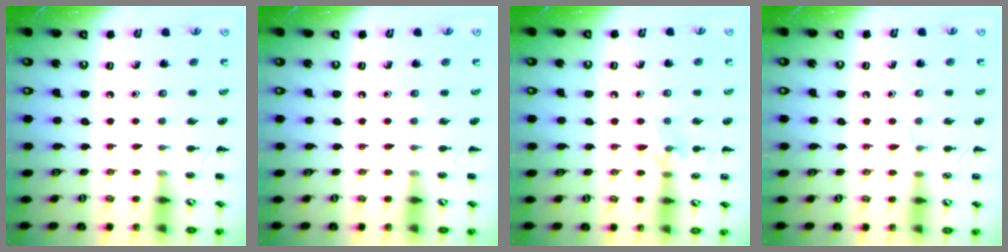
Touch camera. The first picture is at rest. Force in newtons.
{"total": 0.0}
{"total": 7.1, "press": 6.8, "slide": 1.8}
{"total": 3.1, "press": 2.9, "slide": 1.2}